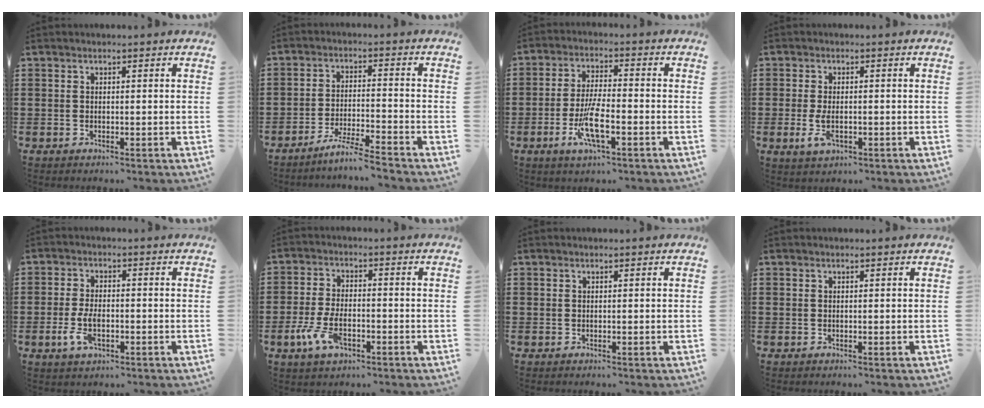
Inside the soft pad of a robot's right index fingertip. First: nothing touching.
{"total": 5.1, "force": [-4.7, -0.7, 2.0], "torque": [-0.046, -0.015, -0.092]}
{"total": 7.8, "force": [-3.0, 1.9, 7.0], "torque": [-0.152, -0.016, -0.058]}
{"total": 3.4, "force": [-0.8, 1.6, 2.9], "torque": [-0.074, -0.008, -0.020]}
{"total": 4.9, "force": [-1.5, 2.4, 3.9], "torque": [-0.097, -0.004, -0.033]}
{"total": 6.4, "force": [-2.5, 3.1, 4.9], "torque": [-0.115, -0.004, -0.051]}
{"total": 0.0}
{"total": 0.0}